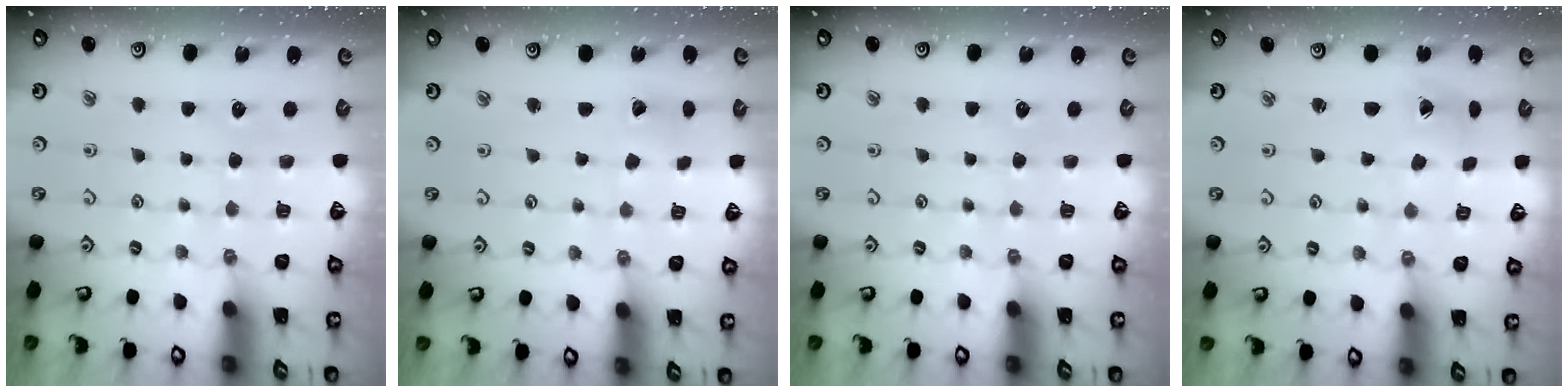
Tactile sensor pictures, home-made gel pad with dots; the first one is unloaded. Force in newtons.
{"total": 2.9, "press": 2.9, "slide": 0.2}
{"total": 0.0}
{"total": 1.0, "press": 1.0, "slide": 0.1}